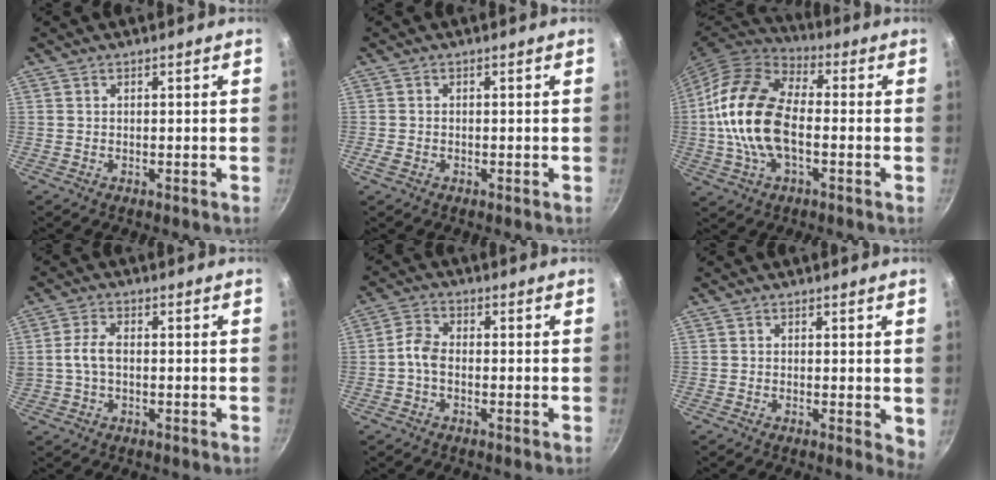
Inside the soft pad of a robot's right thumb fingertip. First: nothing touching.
{"total": 1.6, "force": [-0.8, 1.1, 0.8], "torque": [-0.017, 0.001, -0.015]}
{"total": 18.7, "force": [-1.6, 10.9, 15.1], "torque": [-0.277, 0.031, -0.044]}
{"total": 4.6, "force": [-0.2, 2.6, 3.7], "torque": [-0.073, 0.014, -0.008]}
{"total": 3.9, "force": [-1.2, 2.5, 2.7], "torque": [-0.057, 0.021, -0.034]}
{"total": 2.7, "force": [0.1, 1.2, 2.4], "torque": [-0.026, -0.007, -0.001]}